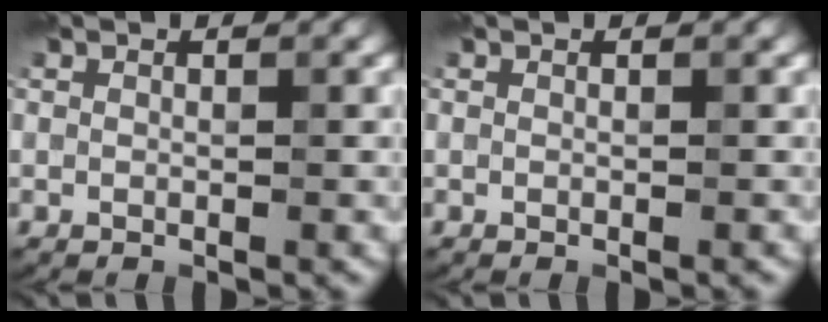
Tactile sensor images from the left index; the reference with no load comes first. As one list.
[{"total": 0.0}]